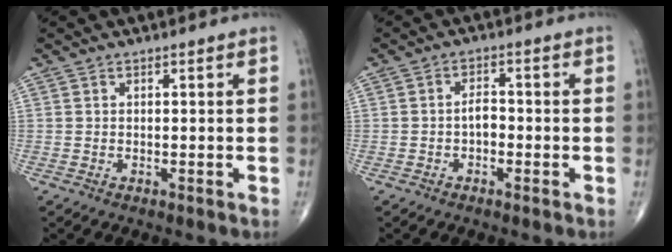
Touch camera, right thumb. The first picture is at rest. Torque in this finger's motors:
{"motor_torque": [2.57, 2.44, 1.37, -0.76, 0.25]}